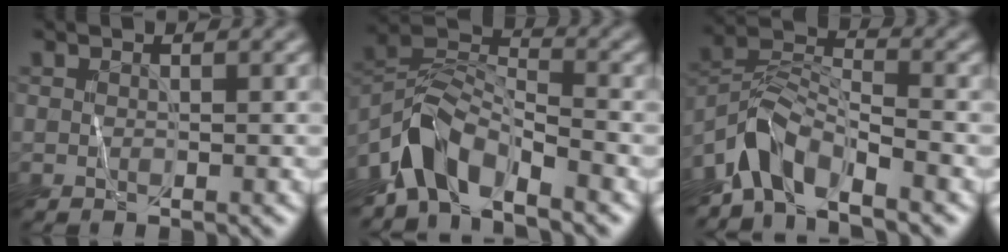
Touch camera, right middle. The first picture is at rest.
{"total": 5.4, "force": [-4.3, 2.1, 2.6], "torque": [-0.040, 0.006, -0.095]}
{"total": 4.8, "force": [-4.0, 1.5, 2.2], "torque": [-0.033, 0.007, -0.091]}